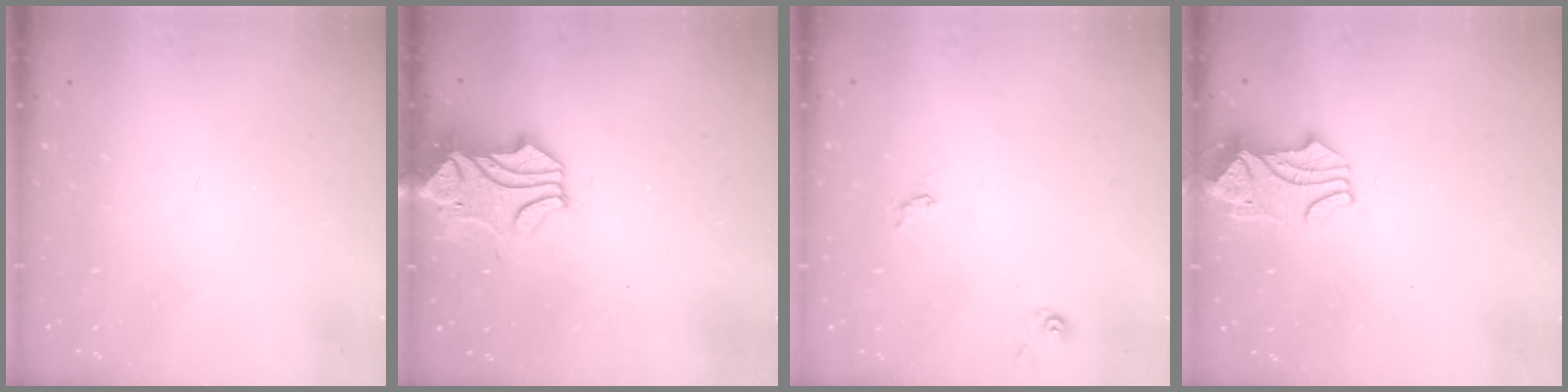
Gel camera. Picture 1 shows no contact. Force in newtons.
{"total": 1.6, "press": 0.9, "slide": 1.3}
{"total": 1.9, "press": 1.9, "slide": 0.2}
{"total": 1.6, "press": 1.1, "slide": 1.1}